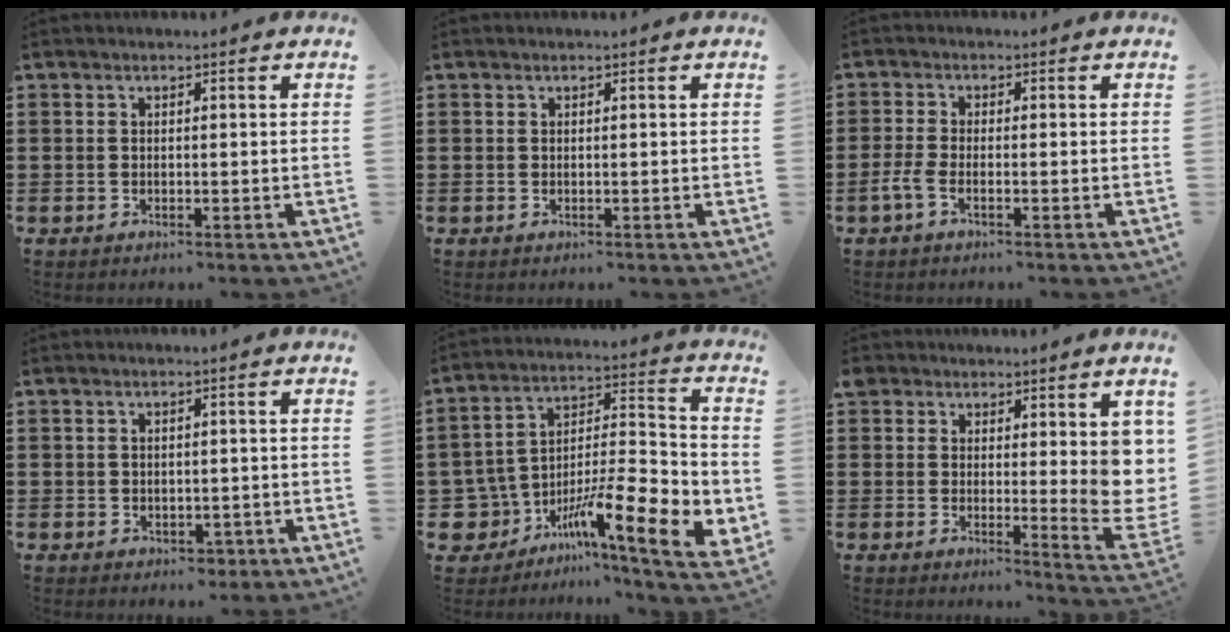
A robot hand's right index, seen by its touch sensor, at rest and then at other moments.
{"total": 0.0}
{"total": 2.4, "force": [-1.3, 0.6, 1.9], "torque": [-0.053, -0.007, -0.030]}
{"total": 1.3, "force": [-0.3, 1.0, 0.7], "torque": [-0.014, 0.004, -0.008]}
{"total": 13.4, "force": [-7.1, 5.7, 9.9], "torque": [-0.172, 0.010, -0.115]}
{"total": 7.0, "force": [3.6, 3.5, 4.8], "torque": [-0.058, -0.028, 0.068]}